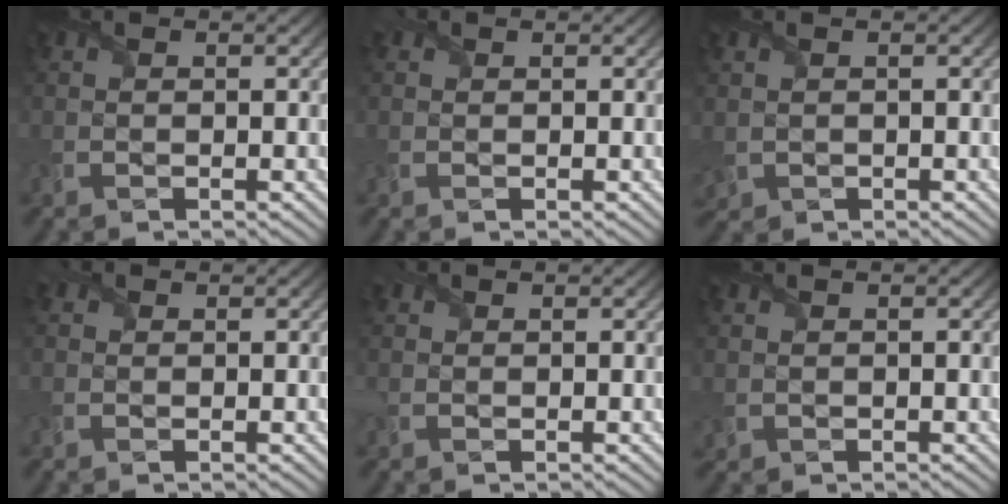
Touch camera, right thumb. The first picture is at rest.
{"total": 0.6, "force": [0.5, 0.4, 0.1], "torque": [-0.001, 0.002, 0.006]}
{"total": 1.5, "force": [0.0, 1.3, 0.8], "torque": [-0.031, -0.009, 0.003]}
{"total": 1.0, "force": [0.6, 0.8, 0.2], "torque": [-0.006, 0.002, 0.009]}
{"total": 0.8, "force": [0.7, 0.4, 0.2], "torque": [-0.007, 0.005, 0.015]}
{"total": 0.9, "force": [0.5, 0.7, 0.2], "torque": [-0.010, -0.002, 0.014]}